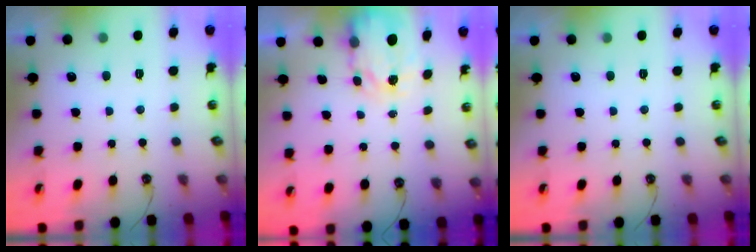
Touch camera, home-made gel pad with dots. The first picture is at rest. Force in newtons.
{"total": 3.8, "press": 3.8, "slide": 0.0}
{"total": 0.0}